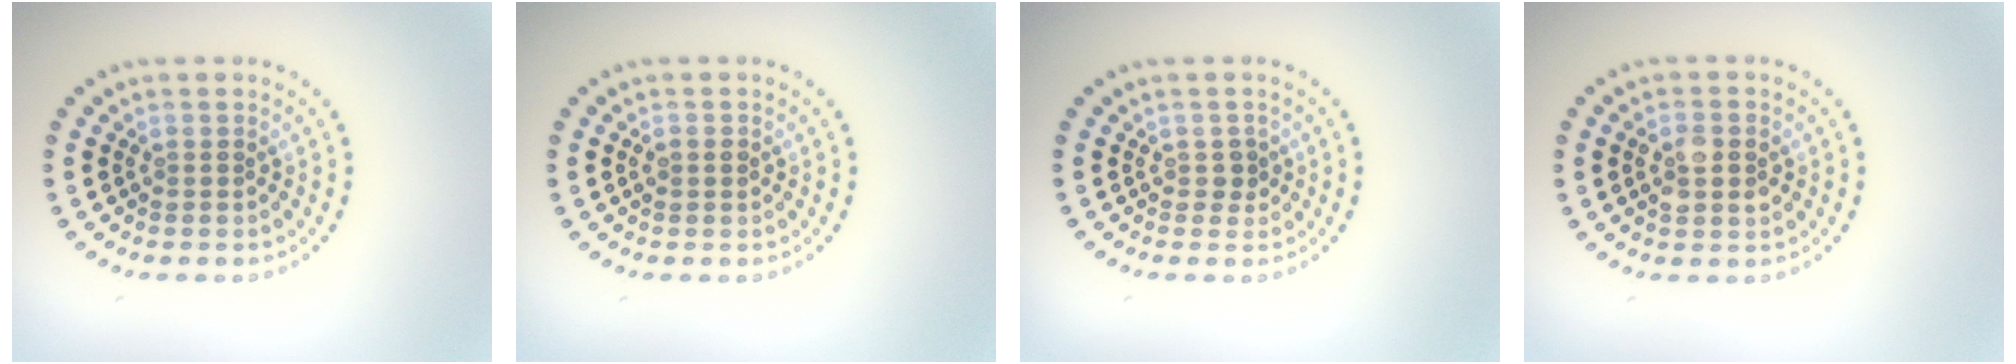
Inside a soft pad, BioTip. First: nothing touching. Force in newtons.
{"total": 1.1, "press": 1.1, "slide": 0.0}
{"total": 1.0, "press": 0.8, "slide": 0.5}
{"total": 2.6, "press": 2.6, "slide": 0.2}